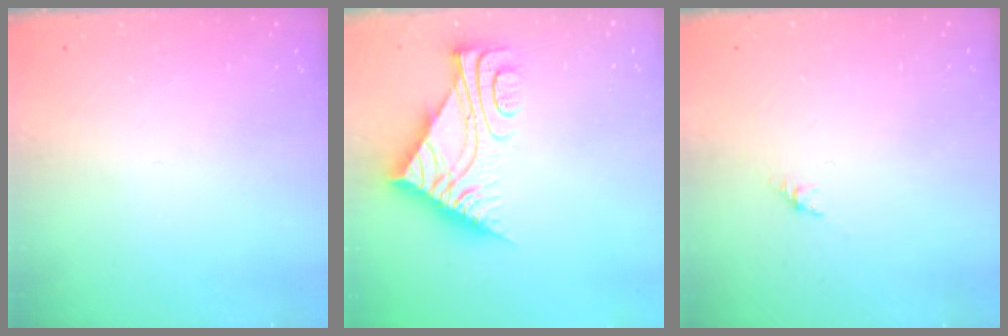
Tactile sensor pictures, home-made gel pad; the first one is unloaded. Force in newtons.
{"total": 8.3, "press": 8.3, "slide": 0.5}
{"total": 2.7, "press": 2.6, "slide": 0.7}